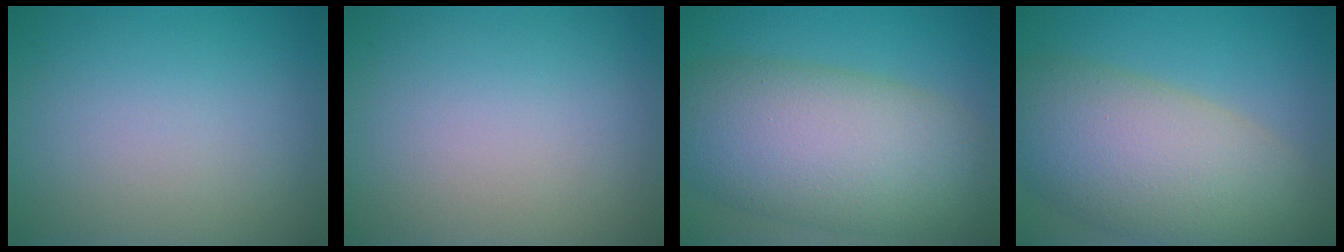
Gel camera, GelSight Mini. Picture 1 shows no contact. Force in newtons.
{"total": 0.0}
{"total": 11.4, "press": 11.4, "slide": 0.6}
{"total": 11.0, "press": 10.9, "slide": 0.9}